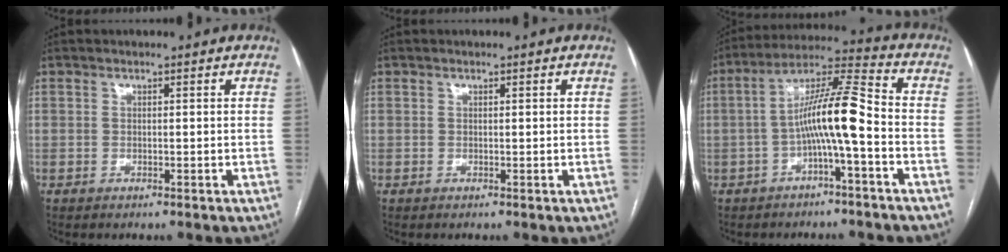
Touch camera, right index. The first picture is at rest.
{"total": 0.0}
{"total": 10.2, "force": [-2.5, 0.3, 9.9], "torque": [-0.175, 0.030, -0.049]}